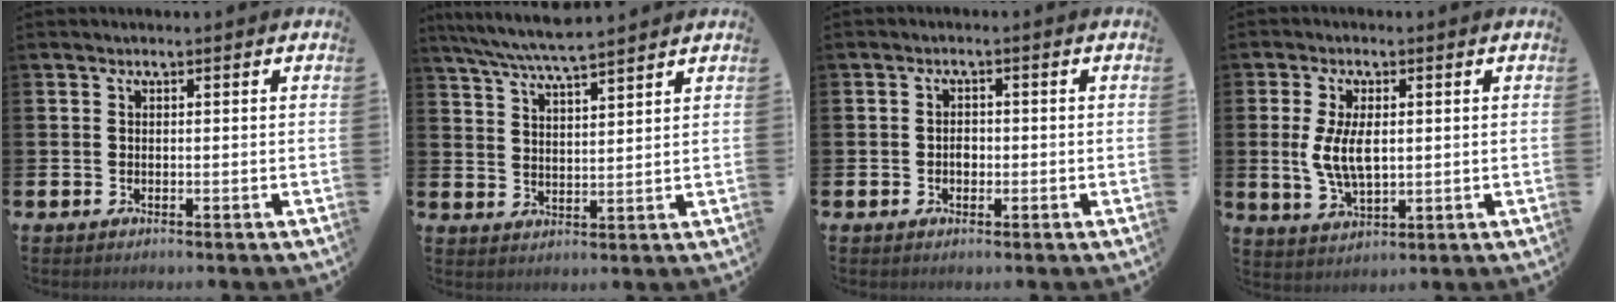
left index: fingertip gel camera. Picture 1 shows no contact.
{"total": 6.5, "force": [6.1, 0.2, 2.2], "torque": [-0.065, -0.027, 0.110]}
{"total": 1.5, "force": [-0.3, 1.1, 0.9], "torque": [-0.006, 0.001, -0.010]}
{"total": 6.0, "force": [0.9, 2.9, 5.2], "torque": [-0.099, 0.001, 0.011]}